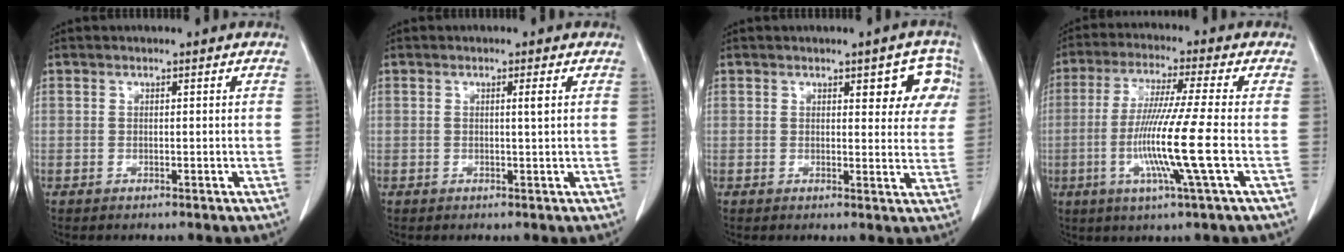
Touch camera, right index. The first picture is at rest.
{"total": 1.3, "force": [0.3, -0.2, 1.2], "torque": [-0.022, -0.001, 0.004]}
{"total": 6.2, "force": [2.8, 2.5, 5.0], "torque": [-0.038, 0.008, 0.028]}
{"total": 12.0, "force": [-2.7, -1.6, 11.6], "torque": [-0.232, -0.022, -0.057]}